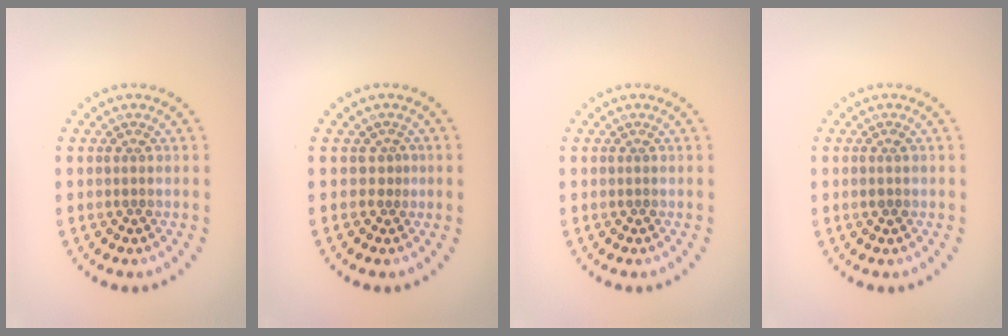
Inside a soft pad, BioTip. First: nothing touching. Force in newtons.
{"total": 0.6, "press": 0.1, "slide": 0.6}
{"total": 0.0}
{"total": 0.7, "press": 0.6, "slide": 0.2}